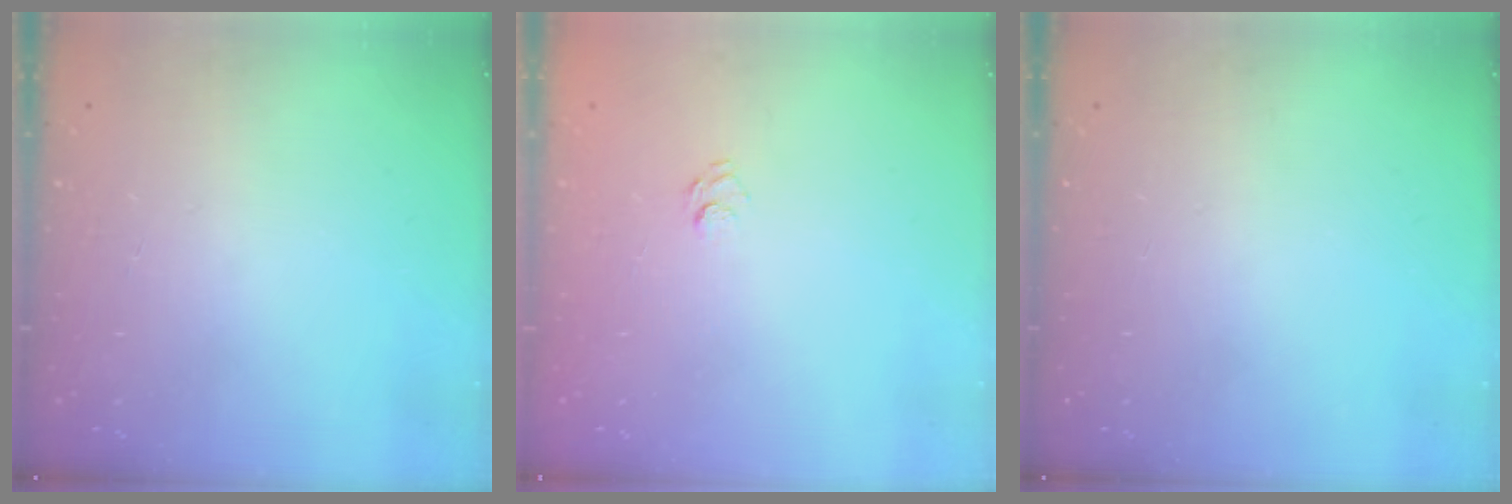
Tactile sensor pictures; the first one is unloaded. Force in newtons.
{"total": 5.8, "press": 5.7, "slide": 1.1}
{"total": 0.0}